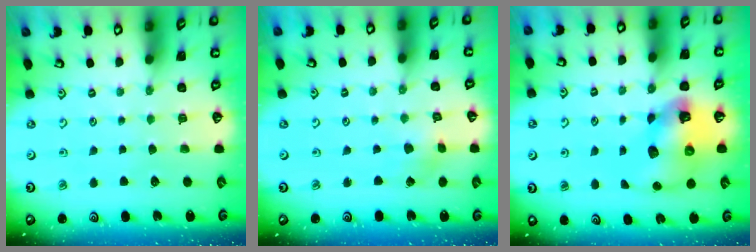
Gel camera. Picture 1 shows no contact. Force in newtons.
{"total": 2.1, "press": 2.1, "slide": 0.2}
{"total": 11.8, "press": 11.7, "slide": 1.8}